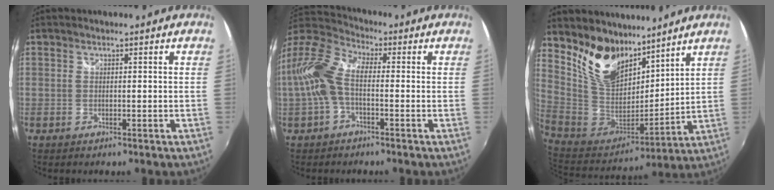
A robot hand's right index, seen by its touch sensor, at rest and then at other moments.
{"total": 12.1, "force": [-1.4, 5.9, 10.4], "torque": [-0.225, 0.018, -0.036]}
{"total": 17.1, "force": [11.9, 9.2, 8.0], "torque": [-0.176, 0.005, 0.240]}